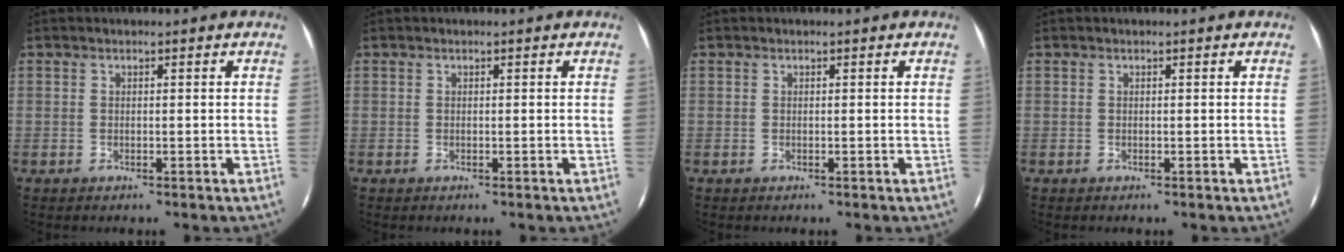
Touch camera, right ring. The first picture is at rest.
{"total": 0.0}
{"total": 0.0}
{"total": 0.0}